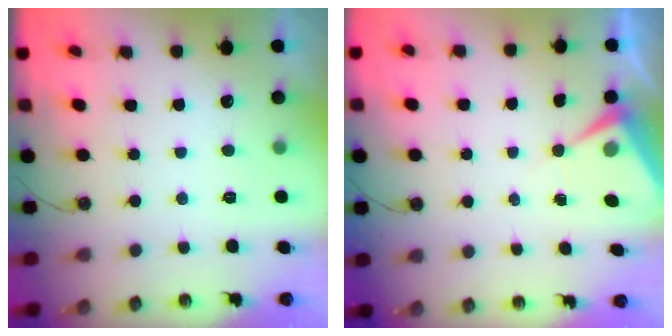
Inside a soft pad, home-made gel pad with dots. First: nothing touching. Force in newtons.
{"total": 6.4, "press": 6.4, "slide": 0.3}